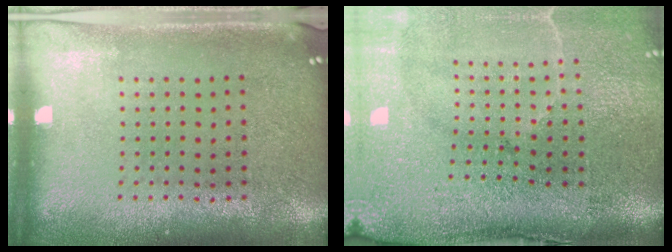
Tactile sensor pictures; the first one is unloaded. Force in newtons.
{"total": 5.0, "press": 4.0, "slide": 3.0}